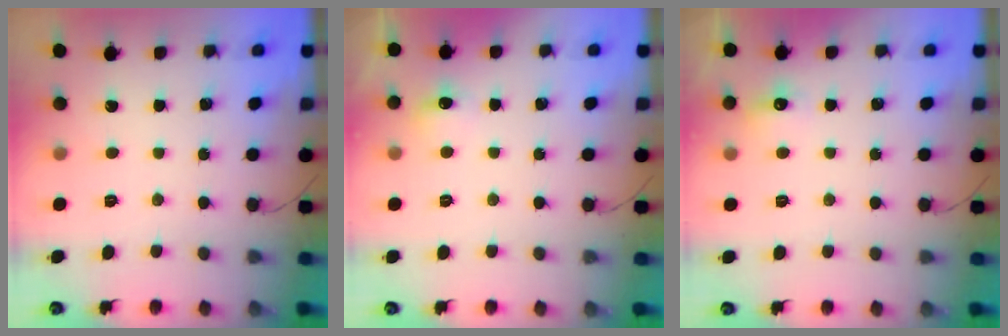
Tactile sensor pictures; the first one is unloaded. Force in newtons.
{"total": 6.1, "press": 5.9, "slide": 1.6}
{"total": 5.7, "press": 5.5, "slide": 1.7}